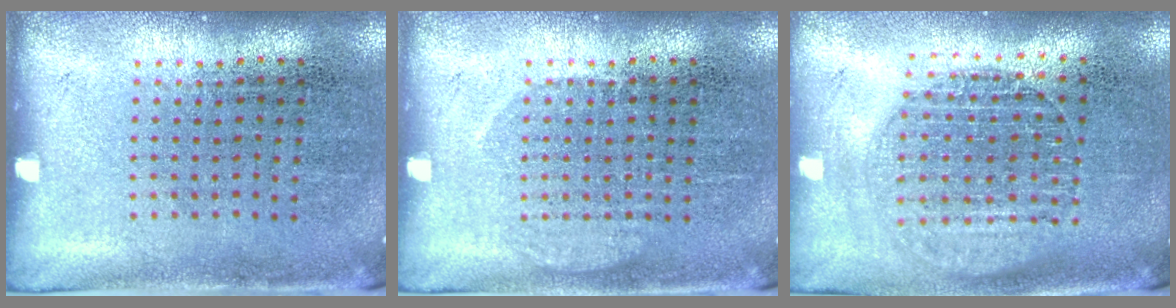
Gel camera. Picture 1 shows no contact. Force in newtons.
{"total": 1.1, "press": 1.1, "slide": 0.3}
{"total": 1.6, "press": 1.4, "slide": 0.8}